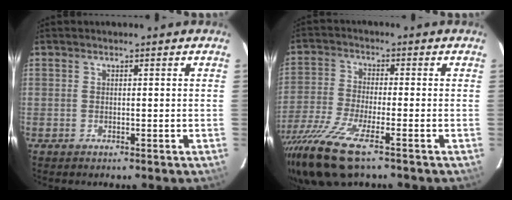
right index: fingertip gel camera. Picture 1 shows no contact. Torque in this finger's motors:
{"motor_torque": [1.49, -0.65, 0.86, 0.21]}